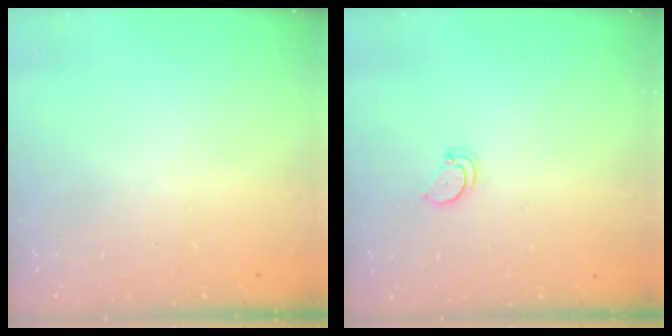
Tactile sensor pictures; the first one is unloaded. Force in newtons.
{"total": 2.4, "press": 2.4, "slide": 0.2}